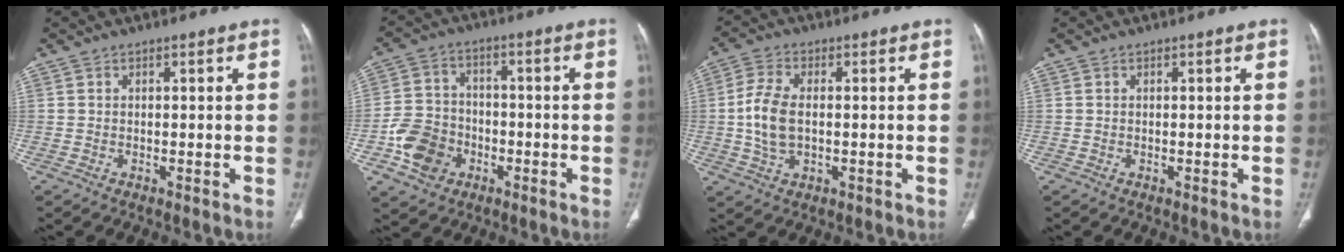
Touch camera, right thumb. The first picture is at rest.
{"total": 11.1, "force": [-4.2, 8.8, 5.4], "torque": [-0.082, 0.020, -0.076]}
{"total": 8.3, "force": [-0.2, 4.7, 6.8], "torque": [-0.151, 0.005, -0.004]}
{"total": 0.0}